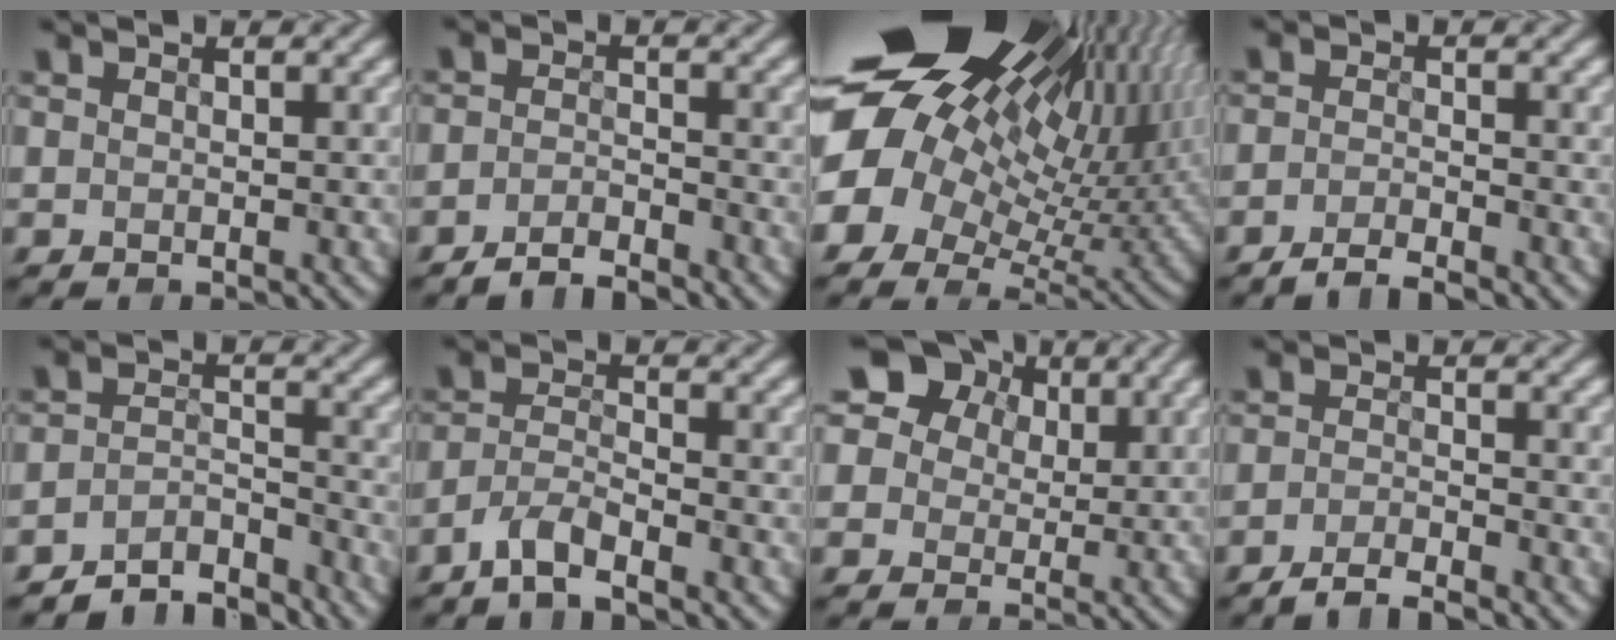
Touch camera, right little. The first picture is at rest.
{"total": 2.6, "force": [-2.4, 0.3, 0.9], "torque": [-0.017, 0.005, -0.047]}
{"total": 21.1, "force": [6.8, 13.4, 14.9], "torque": [-0.289, 0.021, 0.123]}
{"total": 2.4, "force": [-2.1, 0.2, 1.1], "torque": [-0.024, 0.004, -0.045]}
{"total": 5.1, "force": [-4.7, 1.5, 1.3], "torque": [-0.018, 0.000, -0.083]}
{"total": 2.9, "force": [-2.2, 0.4, 1.8], "torque": [-0.043, 0.006, -0.053]}
{"total": 14.9, "force": [6.5, 12.0, 6.0], "torque": [-0.148, 0.041, 0.090]}
{"total": 2.7, "force": [-2.4, 0.3, 1.3], "torque": [-0.027, 0.003, -0.049]}